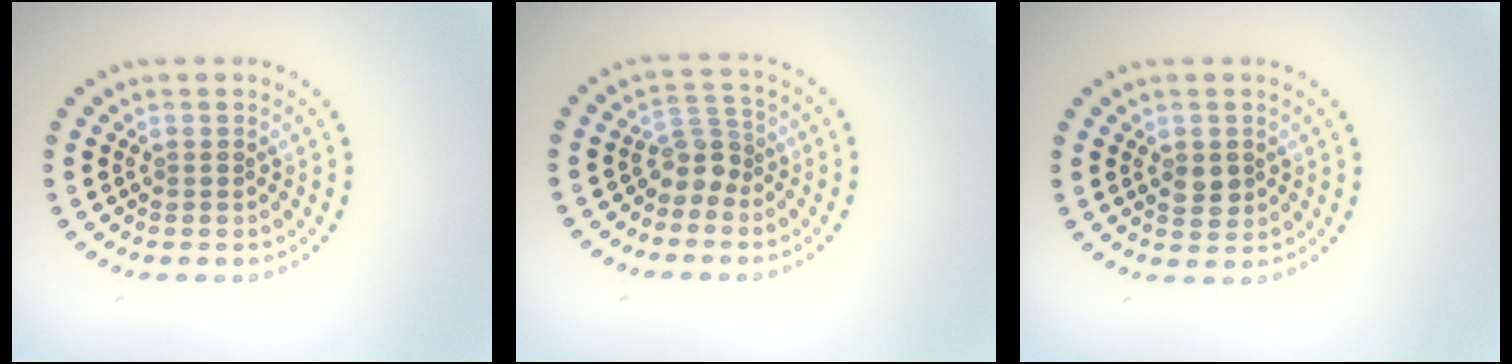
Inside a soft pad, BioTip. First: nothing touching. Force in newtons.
{"total": 2.5, "press": 1.8, "slide": 1.7}
{"total": 1.8, "press": 1.8, "slide": 0.4}